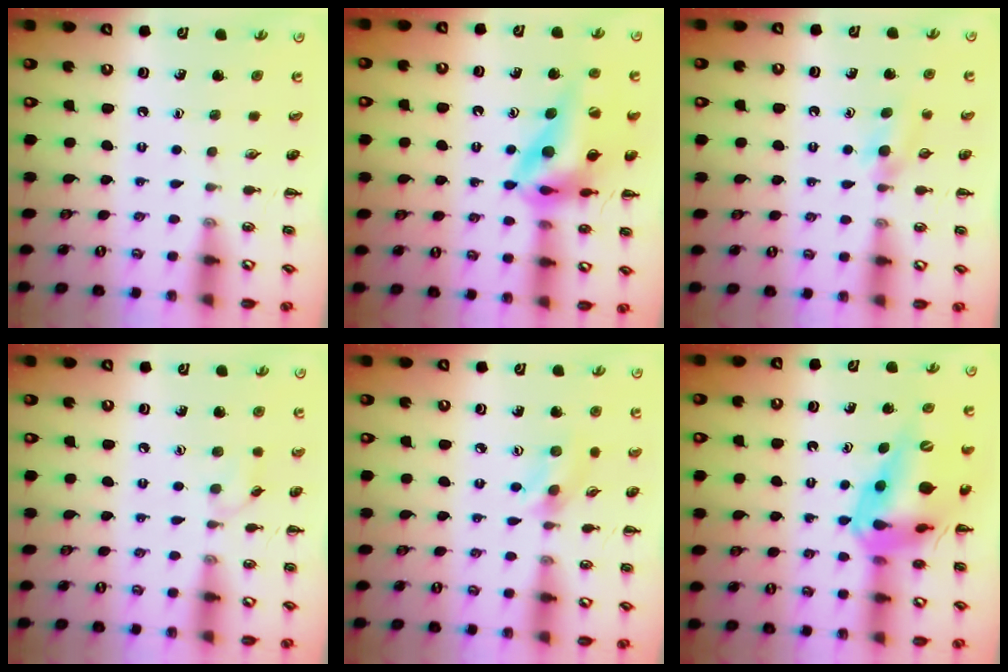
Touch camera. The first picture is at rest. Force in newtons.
{"total": 15.4, "press": 14.5, "slide": 5.2}
{"total": 5.9, "press": 5.6, "slide": 1.9}
{"total": 4.0, "press": 3.7, "slide": 1.5}
{"total": 2.8, "press": 2.7, "slide": 0.6}
{"total": 19.9, "press": 19.1, "slide": 5.5}